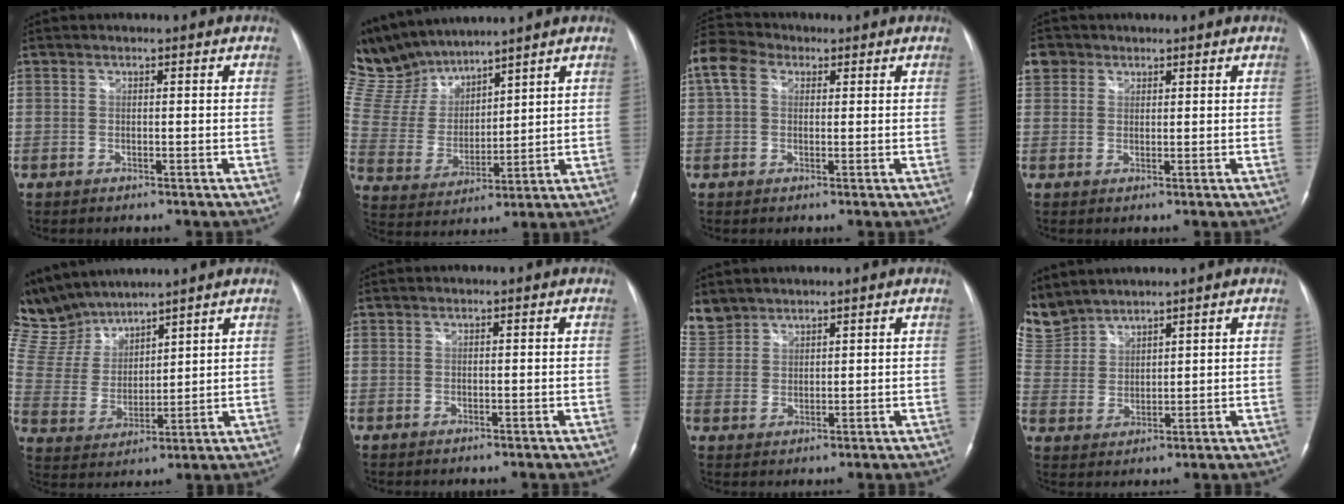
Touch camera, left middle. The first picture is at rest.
{"total": 12.3, "force": [11.6, 2.8, 3.0], "torque": [-0.083, 0.015, 0.247]}
{"total": 10.1, "force": [4.1, 7.2, 5.7], "torque": [-0.148, 0.052, 0.073]}
{"total": 3.6, "force": [2.0, 3.0, 0.7], "torque": [-0.016, 0.016, 0.038]}
{"total": 11.6, "force": [10.9, 2.7, 2.7], "torque": [-0.079, 0.017, 0.233]}
{"total": 0.0}
{"total": 5.2, "force": [4.6, 2.5, 0.2], "torque": [-0.007, 0.012, 0.102]}
{"total": 8.4, "force": [7.9, 2.8, 0.4], "torque": [-0.024, 0.011, 0.178]}